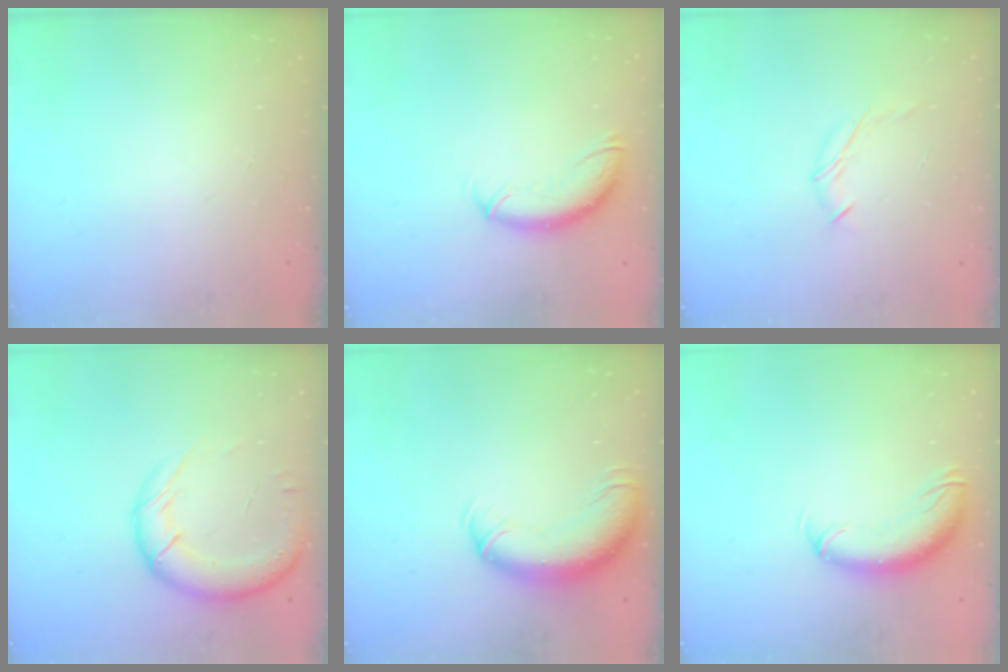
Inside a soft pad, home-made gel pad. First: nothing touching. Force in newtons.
{"total": 10.3, "press": 10.3, "slide": 1.2}
{"total": 7.1, "press": 7.0, "slide": 1.5}
{"total": 18.0, "press": 17.4, "slide": 4.4}
{"total": 13.5, "press": 13.1, "slide": 3.5}
{"total": 11.2, "press": 10.8, "slide": 2.9}